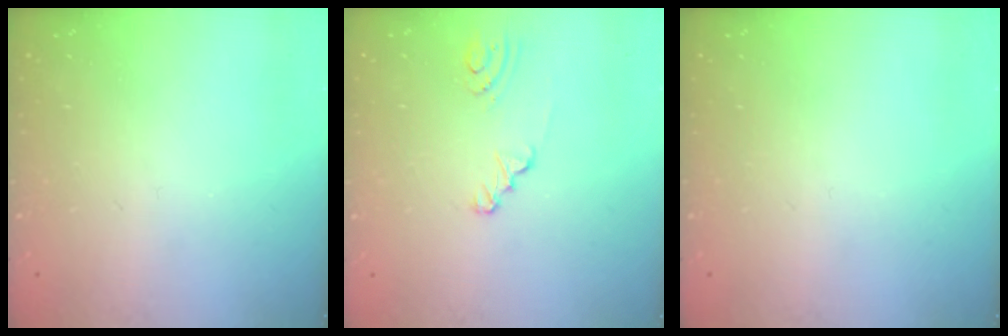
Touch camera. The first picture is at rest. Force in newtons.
{"total": 2.4, "press": 2.4, "slide": 0.2}
{"total": 0.0}